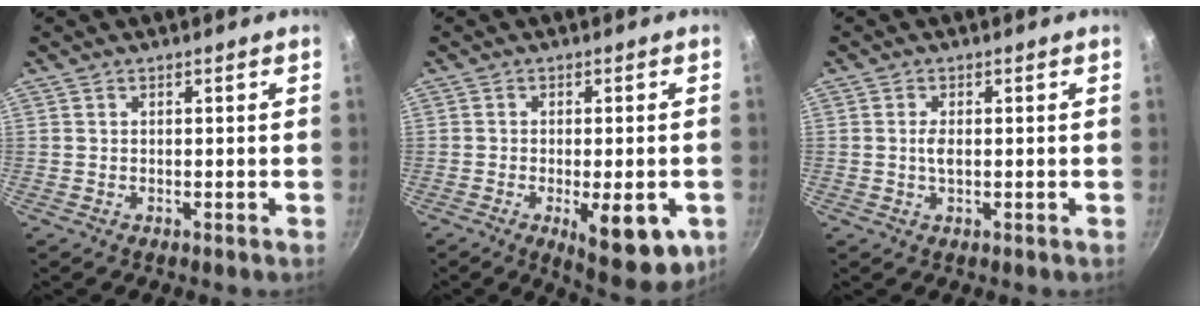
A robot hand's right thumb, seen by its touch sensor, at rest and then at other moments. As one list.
[{"total": 11.8, "force": [-4.1, 4.3, 10.1], "torque": [-0.127, -0.007, -0.048]}, {"total": 2.1, "force": [0.0, 1.0, 1.9], "torque": [-0.039, 0.001, -0.002]}]